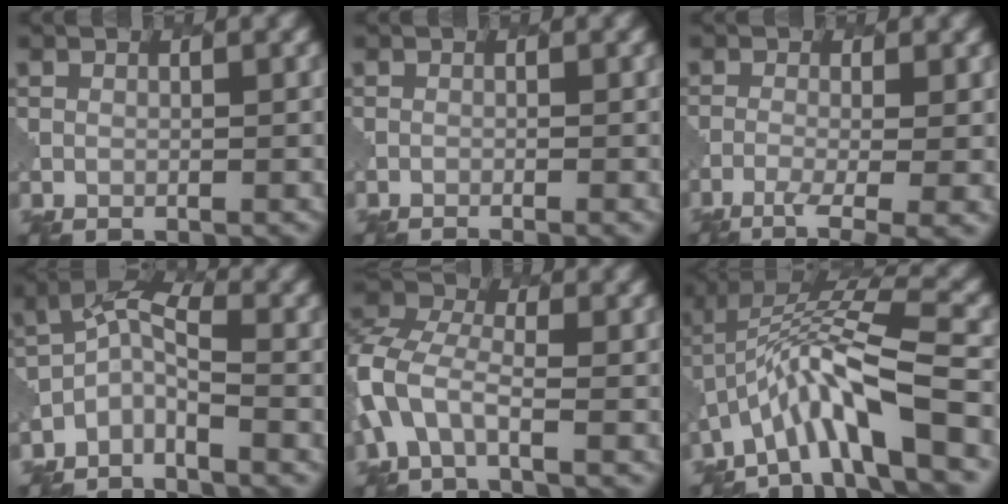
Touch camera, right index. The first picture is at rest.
{"total": 2.0, "force": [-1.3, 0.5, 1.4], "torque": [-0.009, 0.008, -0.021]}
{"total": 4.7, "force": [-2.0, 1.3, 4.0], "torque": [-0.066, -0.006, -0.038]}
{"total": 3.1, "force": [-2.0, 1.1, 2.1], "torque": [-0.044, 0.005, -0.049]}
{"total": 5.7, "force": [-2.0, 3.3, 4.1], "torque": [-0.110, 0.003, -0.054]}
{"total": 9.0, "force": [-3.6, 2.3, 7.8], "torque": [-0.138, 0.019, -0.066]}